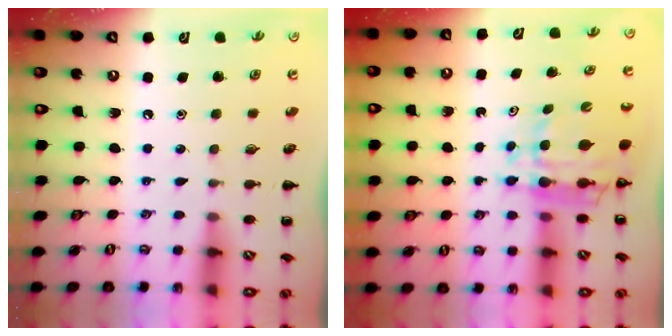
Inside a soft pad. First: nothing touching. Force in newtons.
{"total": 9.2, "press": 8.6, "slide": 3.2}